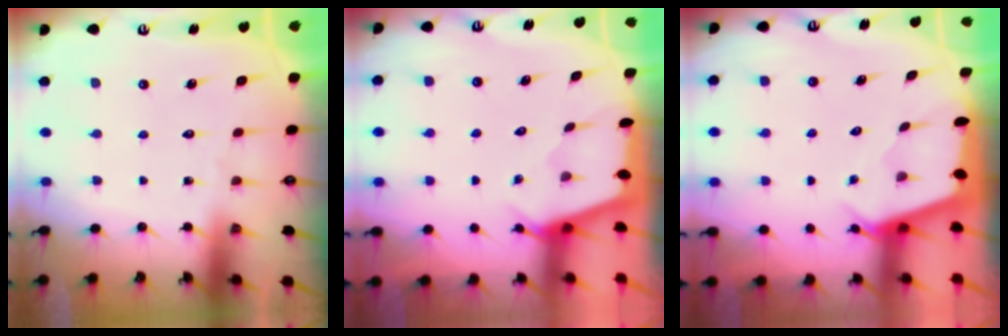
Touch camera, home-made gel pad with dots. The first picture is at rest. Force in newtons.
{"total": 2.2, "press": 2.2, "slide": 0.3}
{"total": 2.5, "press": 2.5, "slide": 0.2}